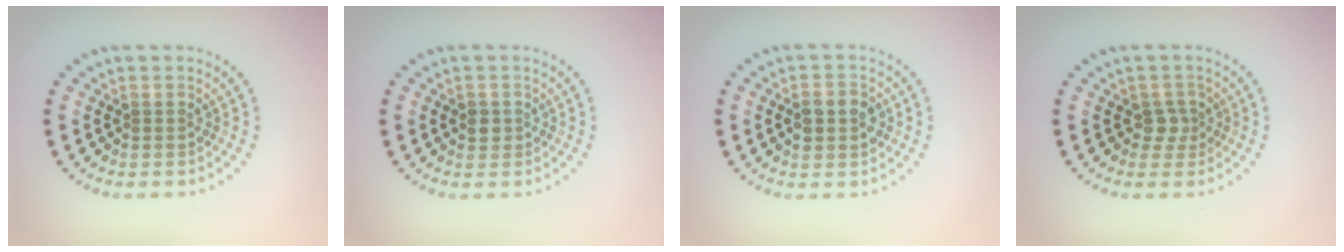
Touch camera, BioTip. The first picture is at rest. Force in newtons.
{"total": 1.1, "press": 1.0, "slide": 0.4}
{"total": 2.8, "press": 2.8, "slide": 0.1}
{"total": 1.6, "press": 1.2, "slide": 1.0}